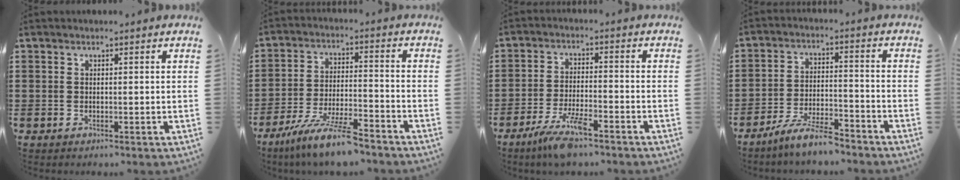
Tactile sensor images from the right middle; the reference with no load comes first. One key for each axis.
{"total": 9.4, "fx": -8.0, "fy": 0.7, "fz": 4.9, "tx": -0.101, "ty": 0.002, "tz": -0.156}
{"total": 7.0, "fx": -4.8, "fy": 1.3, "fz": 5.0, "tx": -0.104, "ty": -0.008, "tz": -0.089}
{"total": 7.1, "fx": -6.3, "fy": 0.7, "fz": 3.2, "tx": -0.067, "ty": 0.001, "tz": -0.120}